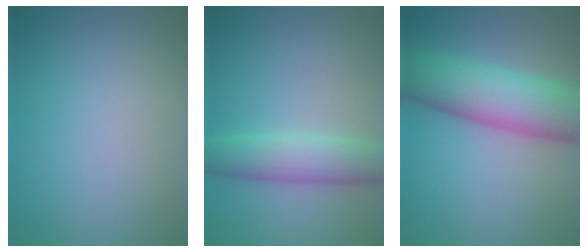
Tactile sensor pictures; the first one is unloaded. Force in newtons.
{"total": 4.6, "press": 4.6, "slide": 0.1}
{"total": 9.3, "press": 9.3, "slide": 0.1}